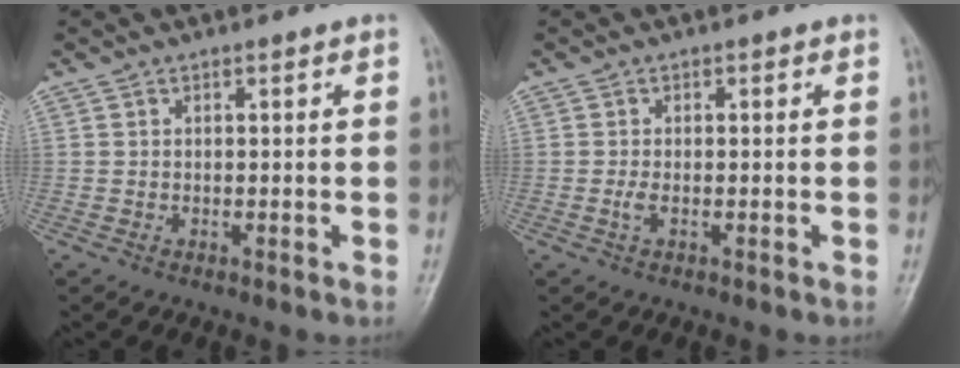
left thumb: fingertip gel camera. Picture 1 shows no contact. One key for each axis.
{"total": 1.2, "fx": -0.4, "fy": 0.4, "fz": 1.1, "tx": -0.026, "ty": -0.001, "tz": -0.008}